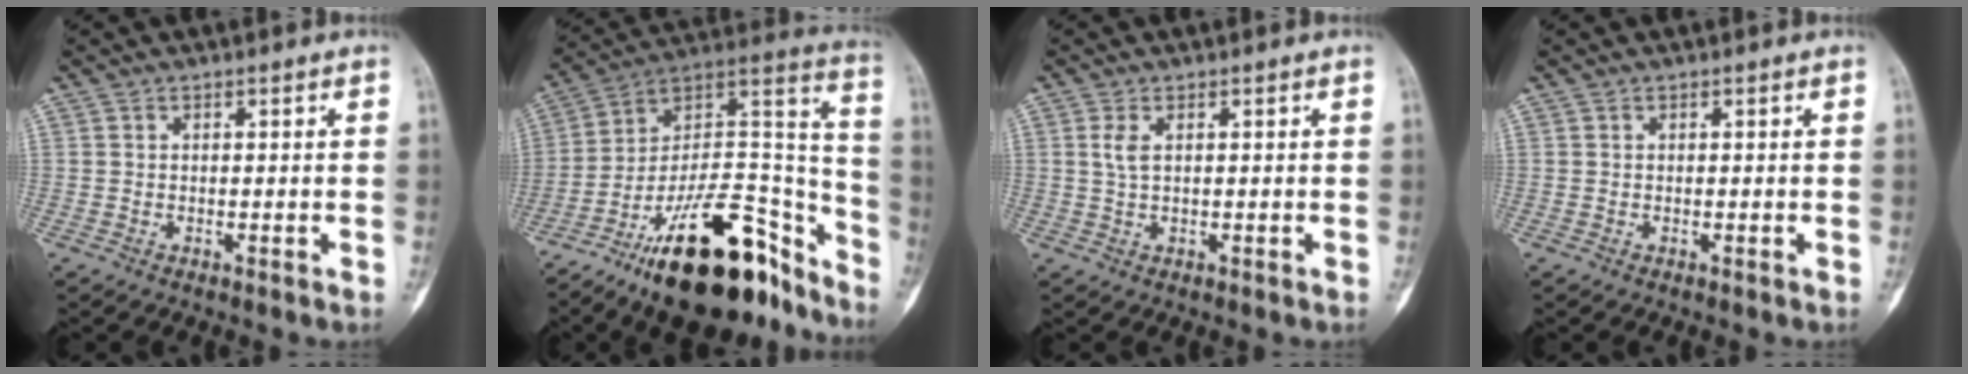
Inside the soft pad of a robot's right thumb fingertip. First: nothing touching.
{"total": 28.7, "force": [-19.1, 11.2, 18.2], "torque": [-0.204, 0.114, -0.312]}
{"total": 2.3, "force": [0.6, 1.0, 2.0], "torque": [-0.050, 0.005, 0.019]}
{"total": 0.0}